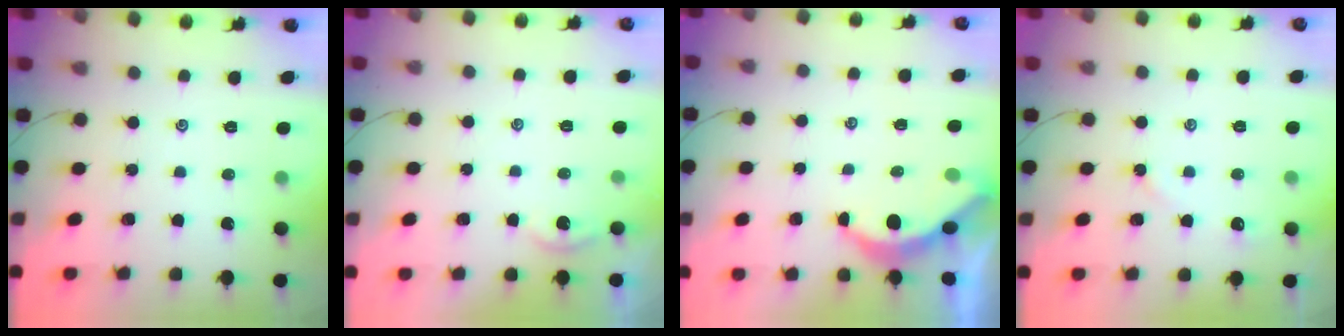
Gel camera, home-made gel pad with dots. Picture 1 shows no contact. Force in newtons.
{"total": 0.6, "press": 0.6, "slide": 0.2}
{"total": 4.3, "press": 4.3, "slide": 0.5}
{"total": 4.0, "press": 4.0, "slide": 0.4}